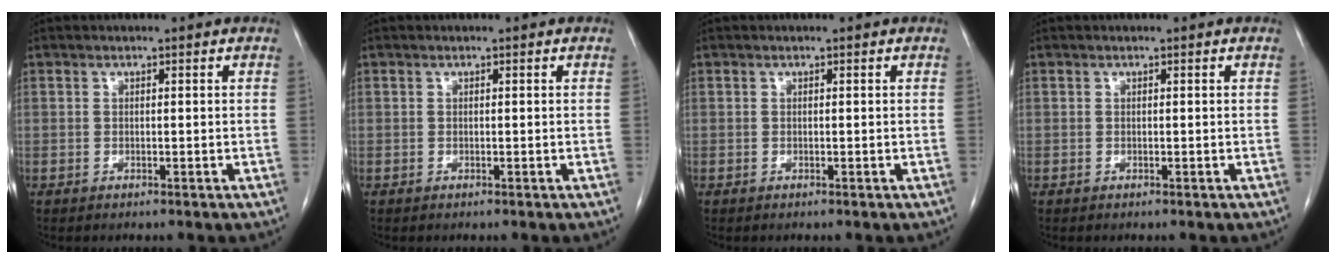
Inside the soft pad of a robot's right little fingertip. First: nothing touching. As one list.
[{"total": 0.0}, {"total": 0.0}, {"total": 0.0}]